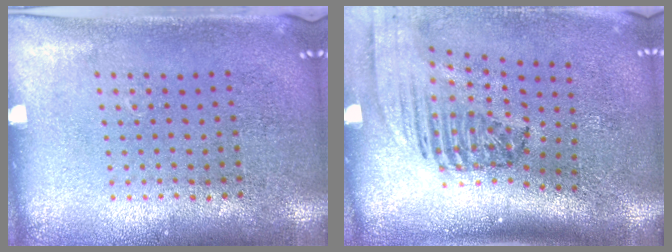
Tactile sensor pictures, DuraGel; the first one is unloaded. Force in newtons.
{"total": 2.4, "press": 1.7, "slide": 1.8}